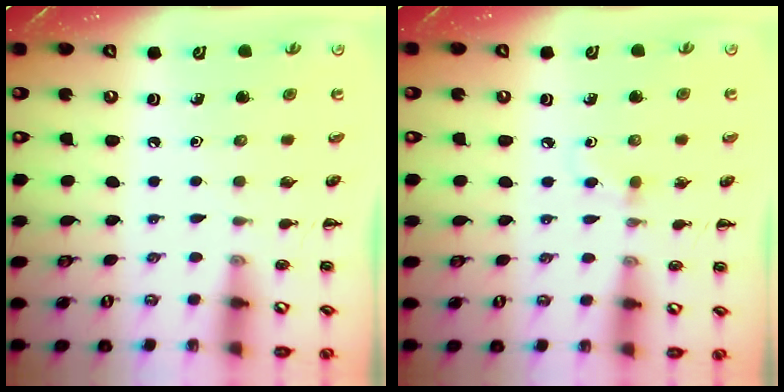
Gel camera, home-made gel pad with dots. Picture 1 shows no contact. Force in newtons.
{"total": 3.9, "press": 3.6, "slide": 1.5}